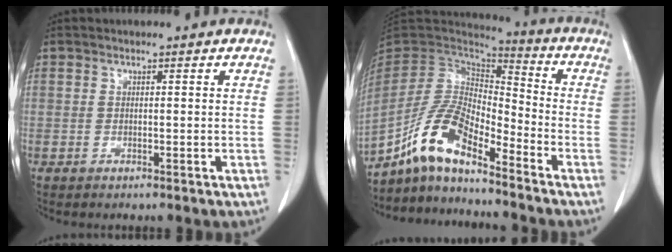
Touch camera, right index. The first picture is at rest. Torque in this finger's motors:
{"motor_torque": [1.18, -0.96, 0.28, 0.11]}